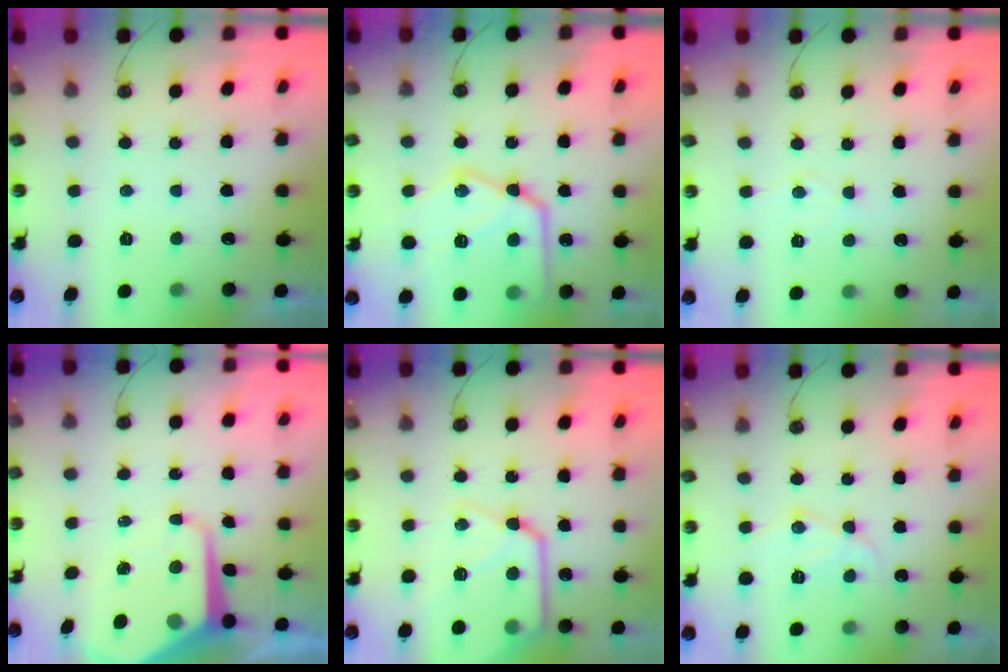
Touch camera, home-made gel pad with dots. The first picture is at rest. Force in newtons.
{"total": 19.8, "press": 19.8, "slide": 1.3}
{"total": 5.5, "press": 5.5, "slide": 0.5}
{"total": 10.6, "press": 10.6, "slide": 0.9}
{"total": 14.7, "press": 14.6, "slide": 1.4}
{"total": 12.2, "press": 12.1, "slide": 1.0}